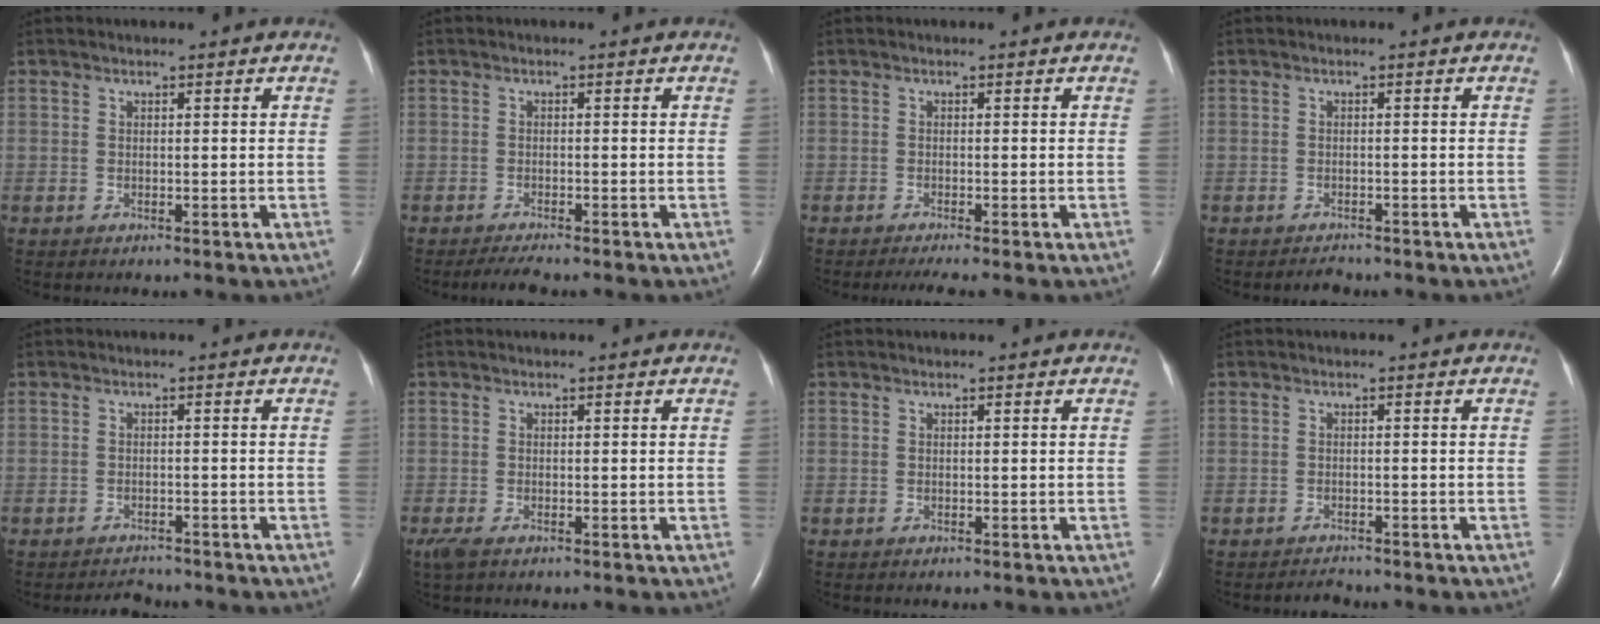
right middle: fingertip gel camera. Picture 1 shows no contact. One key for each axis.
{"total": 2.5, "fx": -2.2, "fy": -0.1, "fz": 1.2, "tx": -0.032, "ty": -0.009, "tz": -0.038}
{"total": 2.7, "fx": -2.1, "fy": -0.3, "fz": 1.7, "tx": -0.029, "ty": -0.007, "tz": -0.035}
{"total": 1.3, "fx": -1.2, "fy": 0.3, "fz": 0.2, "tx": -0.009, "ty": -0.005, "tz": -0.015}
{"total": 2.2, "fx": -2.1, "fy": 0.4, "fz": -0.1, "tx": -0.004, "ty": -0.010, "tz": -0.031}
{"total": 2.5, "fx": -1.6, "fy": 0.9, "fz": 1.8, "tx": -0.047, "ty": -0.010, "tz": -0.027}
{"total": 0.0}
{"total": 1.3, "fx": -1.3, "fy": 0.1, "fz": -0.1, "tx": -0.005, "ty": -0.008, "tz": -0.017}